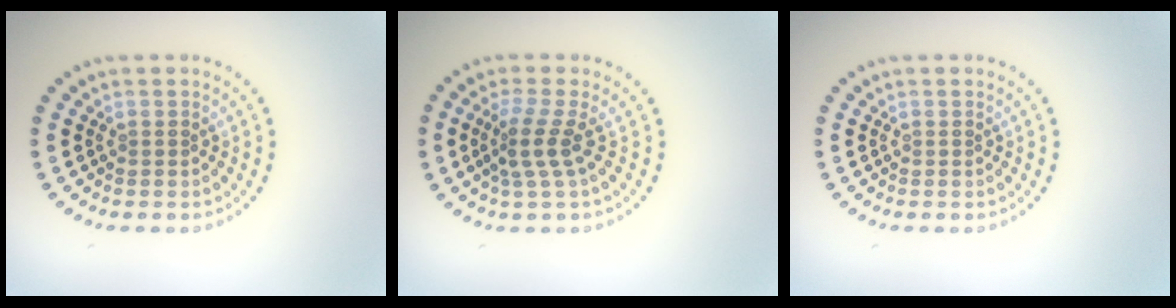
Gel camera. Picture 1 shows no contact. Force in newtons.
{"total": 2.8, "press": 1.9, "slide": 2.0}
{"total": 0.0}